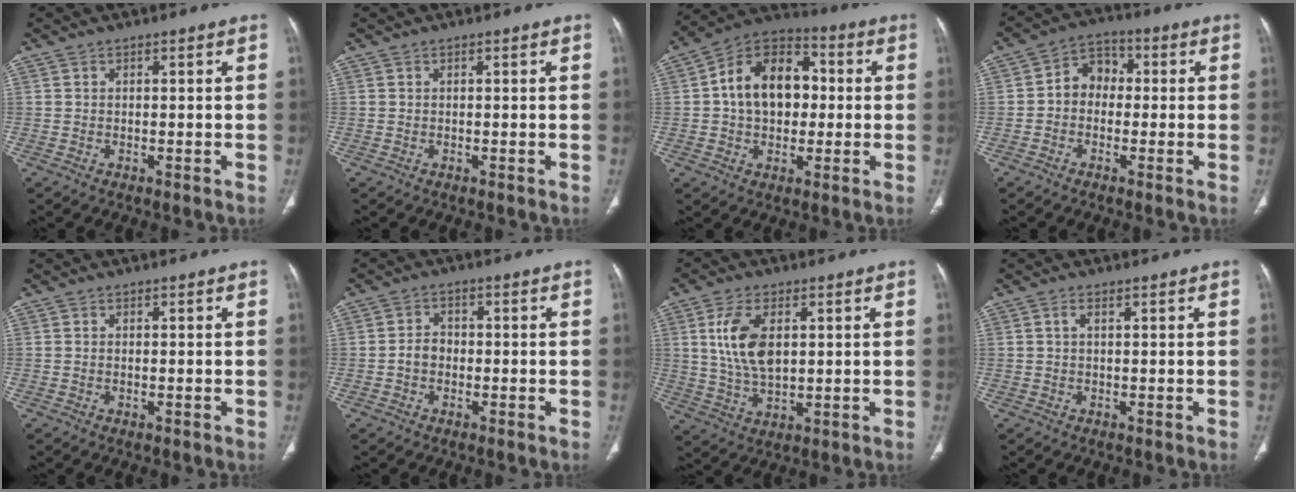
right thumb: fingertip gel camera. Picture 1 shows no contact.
{"total": 0.0}
{"total": 15.4, "force": [1.2, 10.8, 10.9], "torque": [-0.142, 0.028, 0.010]}
{"total": 6.3, "force": [-0.5, 5.2, 3.6], "torque": [-0.034, 0.027, -0.025]}
{"total": 0.0}
{"total": 3.0, "force": [-0.8, 2.4, 1.6], "torque": [-0.017, 0.012, -0.021]}
{"total": 9.9, "force": [2.4, 5.4, 8.0], "torque": [-0.155, -0.009, 0.051]}
{"total": 1.0, "force": [0.4, 0.4, 0.9], "torque": [-0.024, 0.005, 0.005]}